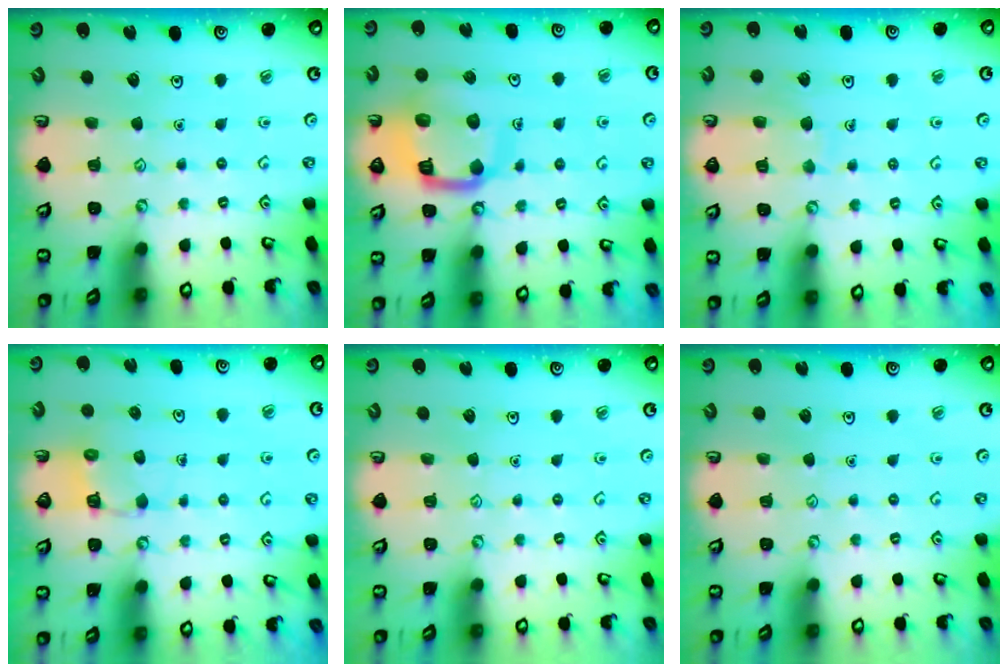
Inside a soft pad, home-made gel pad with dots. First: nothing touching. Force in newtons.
{"total": 13.4, "press": 13.3, "slide": 1.6}
{"total": 5.6, "press": 5.5, "slide": 0.5}
{"total": 7.7, "press": 7.7, "slide": 0.2}
{"total": 0.0}
{"total": 0.0}